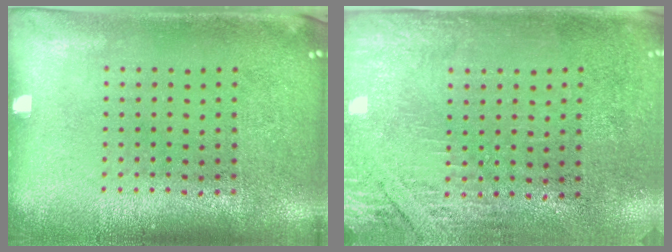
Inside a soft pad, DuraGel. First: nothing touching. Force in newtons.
{"total": 2.7, "press": 2.3, "slide": 1.4}